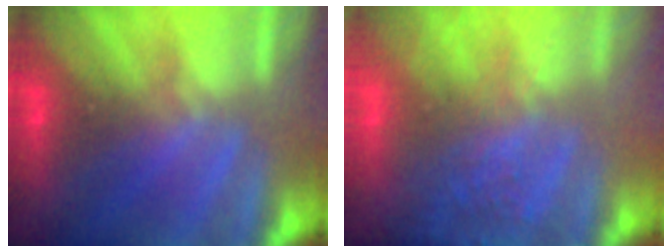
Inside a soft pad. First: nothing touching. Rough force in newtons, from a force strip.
{"total": 7.8}